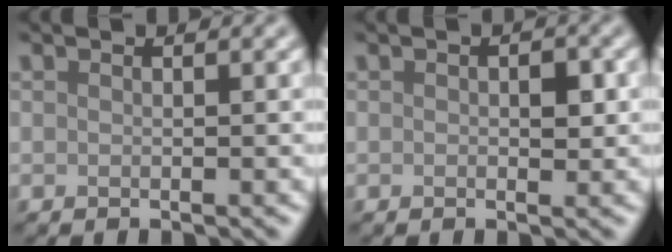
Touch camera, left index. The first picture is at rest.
{"total": 1.7, "force": [0.2, 0.8, 1.5], "torque": [-0.017, 0.001, 0.002]}